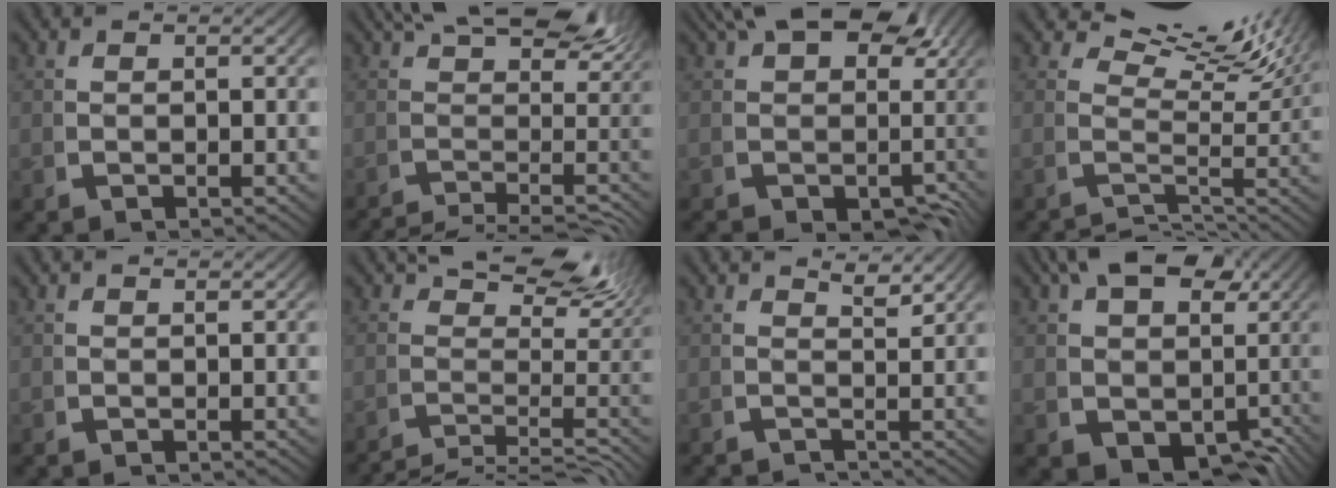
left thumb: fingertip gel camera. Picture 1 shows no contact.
{"total": 11.4, "force": [-2.1, 6.3, 9.3], "torque": [-0.098, -0.024, -0.029]}
{"total": 12.1, "force": [2.6, 8.3, 8.4], "torque": [-0.112, -0.028, 0.050]}
{"total": 6.7, "force": [0.9, 3.5, 5.7], "torque": [-0.041, 0.002, 0.011]}
{"total": 0.0}
{"total": 10.3, "force": [-1.1, 6.2, 8.2], "torque": [-0.084, -0.021, -0.020]}
{"total": 1.3, "force": [-0.2, 0.7, 1.1], "torque": [-0.008, -0.011, 0.001]}
{"total": 14.2, "force": [-0.2, 10.6, 9.4], "torque": [-0.158, -0.059, 0.023]}